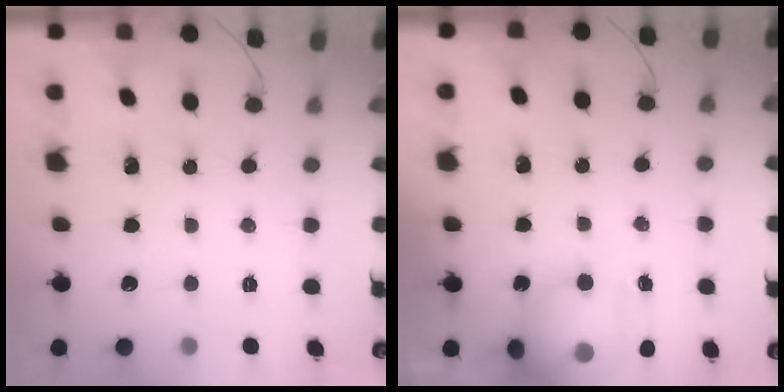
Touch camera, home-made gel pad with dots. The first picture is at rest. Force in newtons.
{"total": 16.4, "press": 16.1, "slide": 3.0}